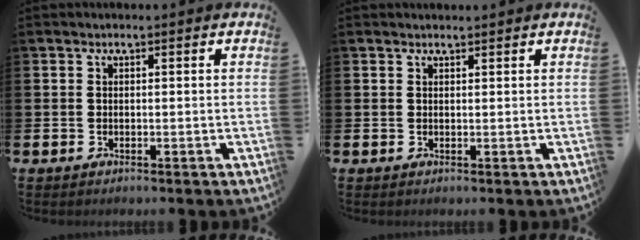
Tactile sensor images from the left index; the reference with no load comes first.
{"total": 0.9, "force": [0.9, 0.1, 0.0], "torque": [0.011, -0.005, 0.015]}